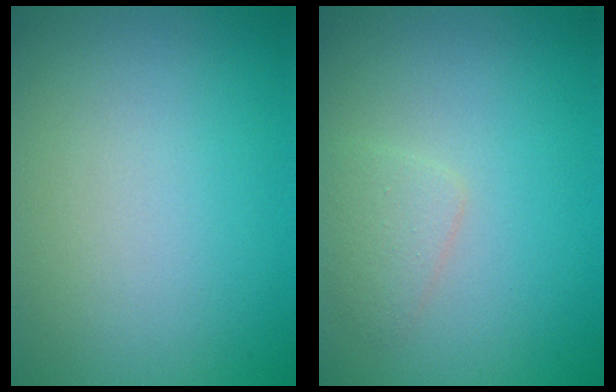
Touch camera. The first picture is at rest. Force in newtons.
{"total": 1.6, "press": 1.6, "slide": 0.0}